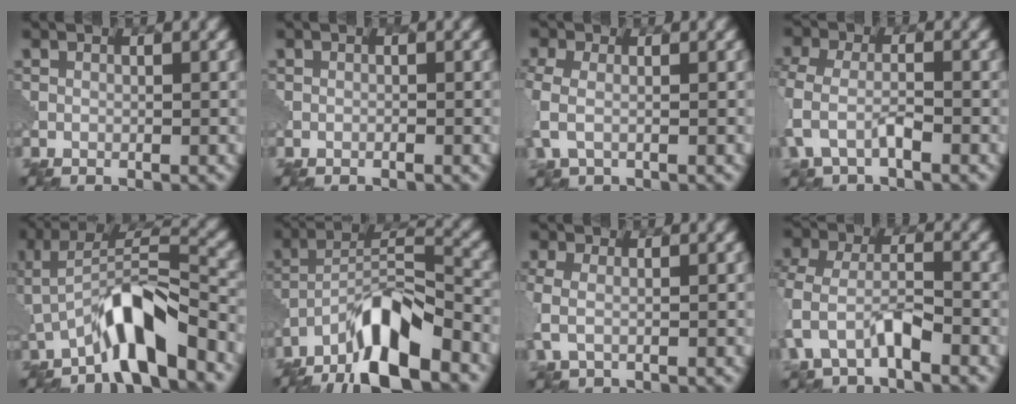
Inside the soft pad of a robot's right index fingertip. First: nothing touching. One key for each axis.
{"total": 0.0}
{"total": 3.3, "fx": -0.3, "fy": 2.1, "fz": 2.6, "tx": -0.074, "ty": -0.003, "tz": -0.014}
{"total": 3.7, "fx": -1.4, "fy": 1.8, "fz": 2.8, "tx": -0.076, "ty": 0.001, "tz": -0.035}
{"total": 7.1, "fx": -3.8, "fy": 1.9, "fz": 5.8, "tx": -0.107, "ty": 0.014, "tz": -0.067}
{"total": 10.7, "fx": -7.4, "fy": 2.9, "fz": 7.2, "tx": -0.121, "ty": 0.016, "tz": -0.141}
{"total": 2.5, "fx": -0.1, "fy": 1.5, "fz": 2.1, "tx": -0.055, "ty": -0.001, "tz": -0.008}
{"total": 4.8, "fx": -2.1, "fy": 2.4, "fz": 3.6, "tx": -0.083, "ty": 0.004, "tz": -0.044}